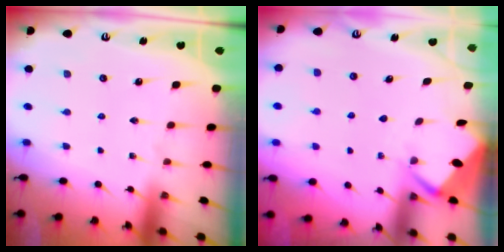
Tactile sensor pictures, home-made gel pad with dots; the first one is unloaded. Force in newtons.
{"total": 2.8, "press": 2.7, "slide": 0.4}